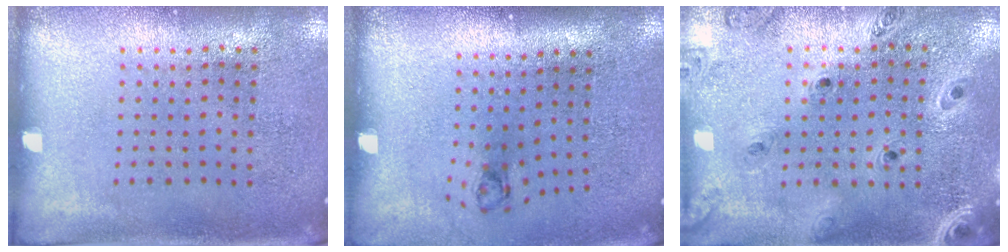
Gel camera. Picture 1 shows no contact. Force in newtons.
{"total": 0.7, "press": 0.3, "slide": 0.6}
{"total": 1.4, "press": 1.4, "slide": 0.1}